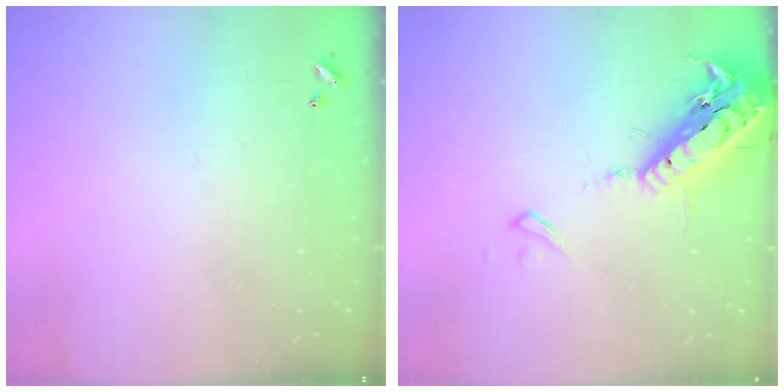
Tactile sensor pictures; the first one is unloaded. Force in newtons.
{"total": 19.4, "press": 19.0, "slide": 4.2}